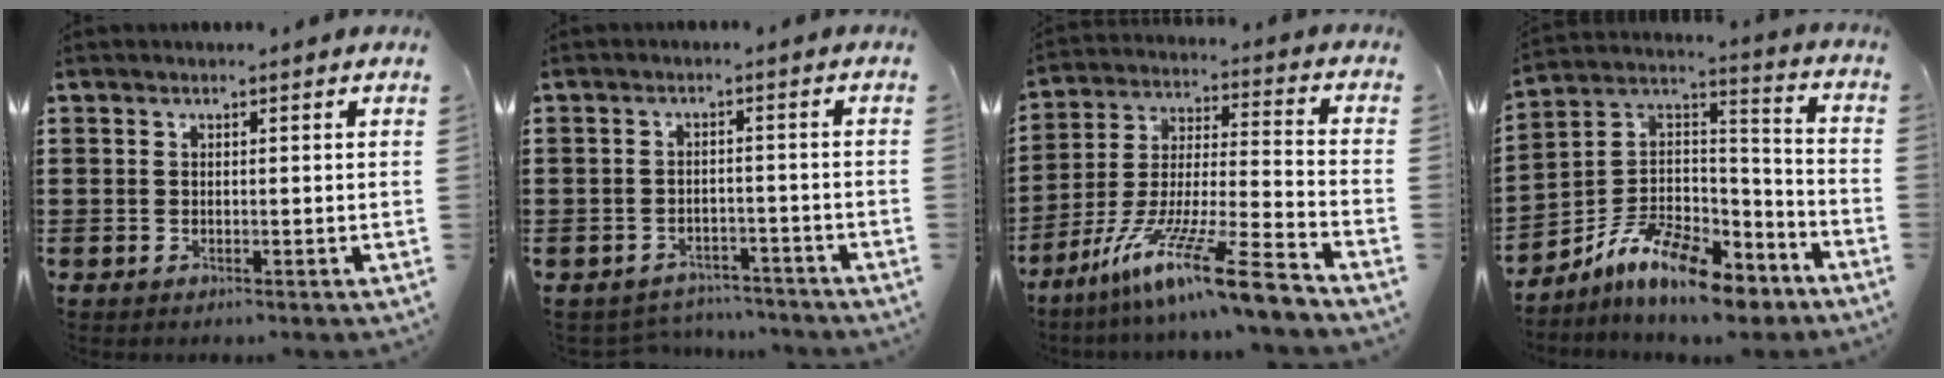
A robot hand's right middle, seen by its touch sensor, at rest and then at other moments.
{"total": 3.0, "force": [-3.0, 0.3, 0.0], "torque": [-0.006, -0.002, -0.065]}
{"total": 14.3, "force": [-11.0, -0.2, 9.2], "torque": [-0.164, 0.011, -0.202]}
{"total": 11.1, "force": [-9.1, 3.3, 5.4], "torque": [-0.114, 0.019, -0.183]}